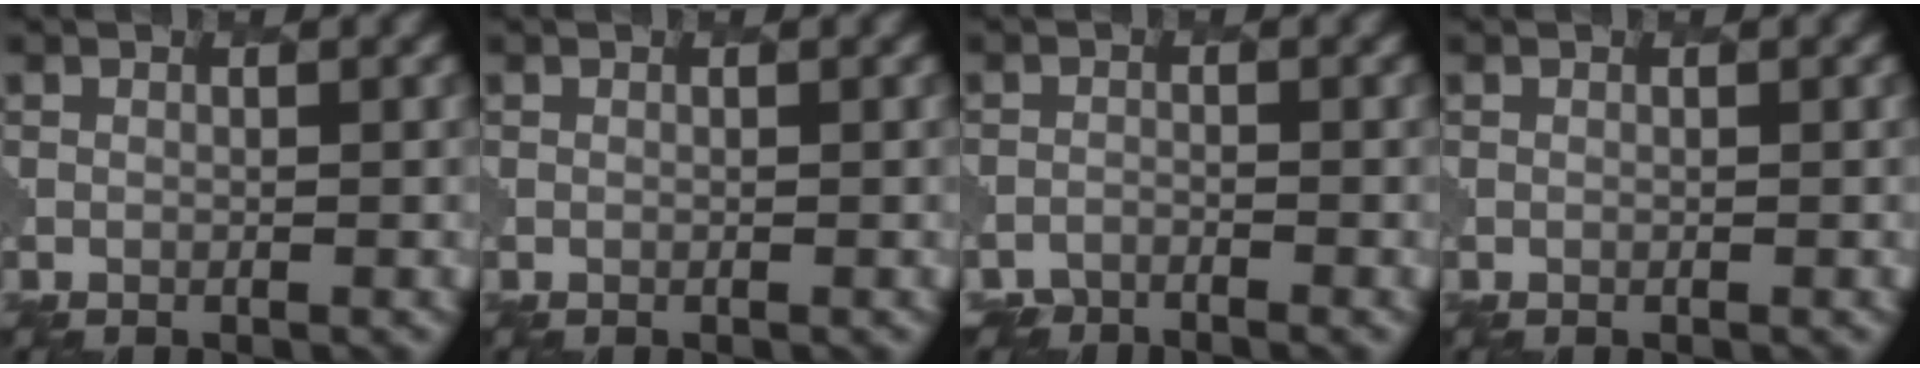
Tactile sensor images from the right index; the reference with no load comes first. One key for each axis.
{"total": 0.0}
{"total": 2.0, "fx": -2.0, "fy": 0.0, "fz": -0.4, "tx": -0.003, "ty": 0.001, "tz": -0.036}
{"total": 0.0}